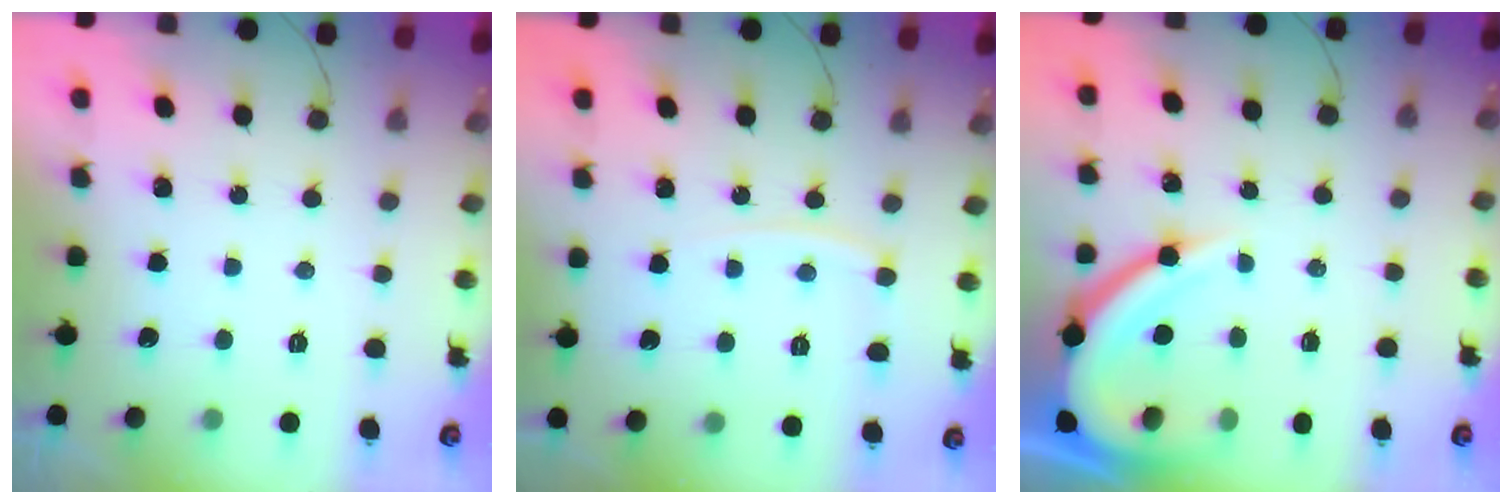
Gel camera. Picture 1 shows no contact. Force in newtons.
{"total": 5.7, "press": 5.6, "slide": 0.8}
{"total": 11.7, "press": 11.7, "slide": 0.7}